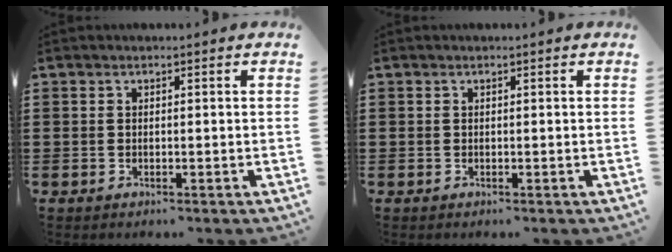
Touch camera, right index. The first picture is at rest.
{"total": 0.0}